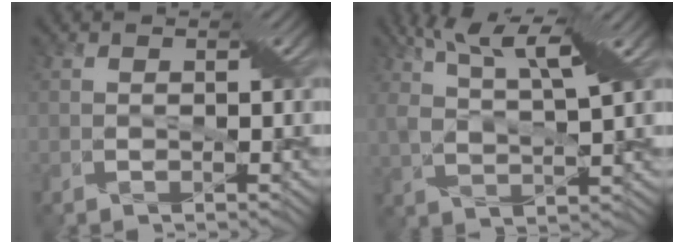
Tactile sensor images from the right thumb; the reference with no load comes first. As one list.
[{"total": 8.5, "force": [4.6, 2.5, 6.7], "torque": [-0.140, 0.013, 0.076]}]